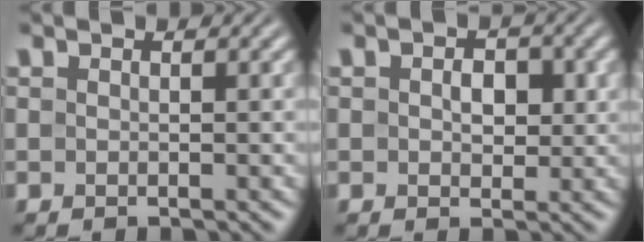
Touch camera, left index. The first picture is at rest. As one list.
[{"total": 2.5, "force": [0.4, 1.7, 1.8], "torque": [-0.028, -0.001, 0.002]}]